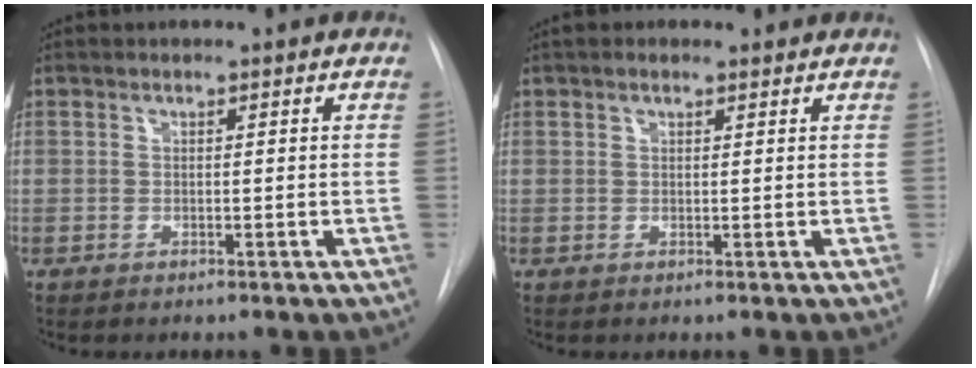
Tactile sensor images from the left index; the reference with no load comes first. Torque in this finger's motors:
{"motor_torque": [0.13, -0.85, -0.27, 0.00]}